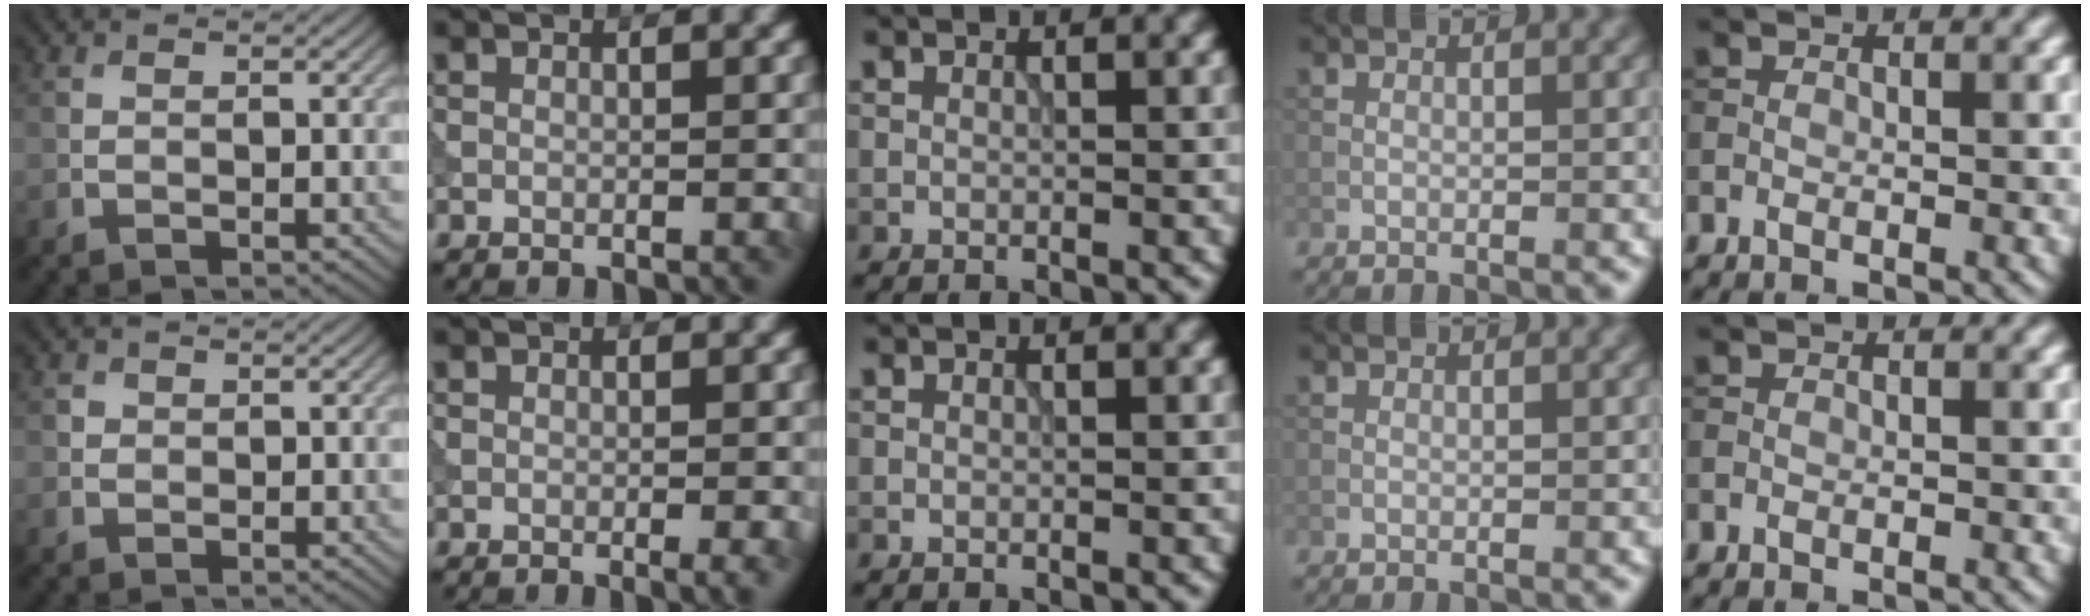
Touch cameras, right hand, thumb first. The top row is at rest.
{"thumb": {"total": 1.0, "force": [0.3, 0.9, 0.2], "torque": [-0.003, 0.000, 0.002]}, "index": {"total": 2.7, "force": [-0.9, 1.2, 2.3], "torque": [-0.011, 0.003, -0.003]}}